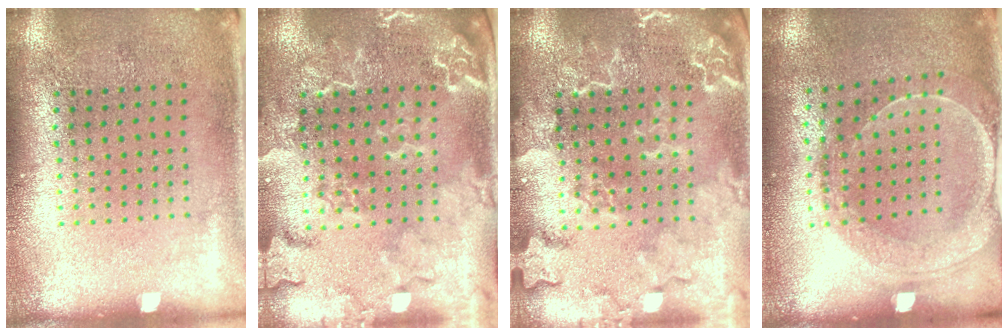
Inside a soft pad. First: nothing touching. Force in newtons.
{"total": 2.6, "press": 2.4, "slide": 0.9}
{"total": 2.4, "press": 2.4, "slide": 0.3}
{"total": 1.7, "press": 1.7, "slide": 0.3}